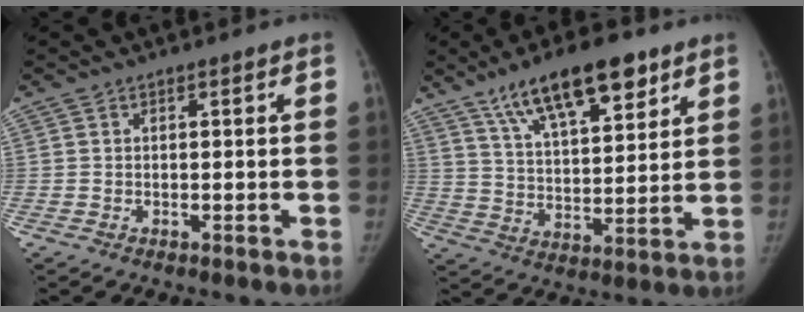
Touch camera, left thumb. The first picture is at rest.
{"total": 16.5, "force": [10.3, 6.1, 11.4], "torque": [-0.153, -0.038, 0.177]}